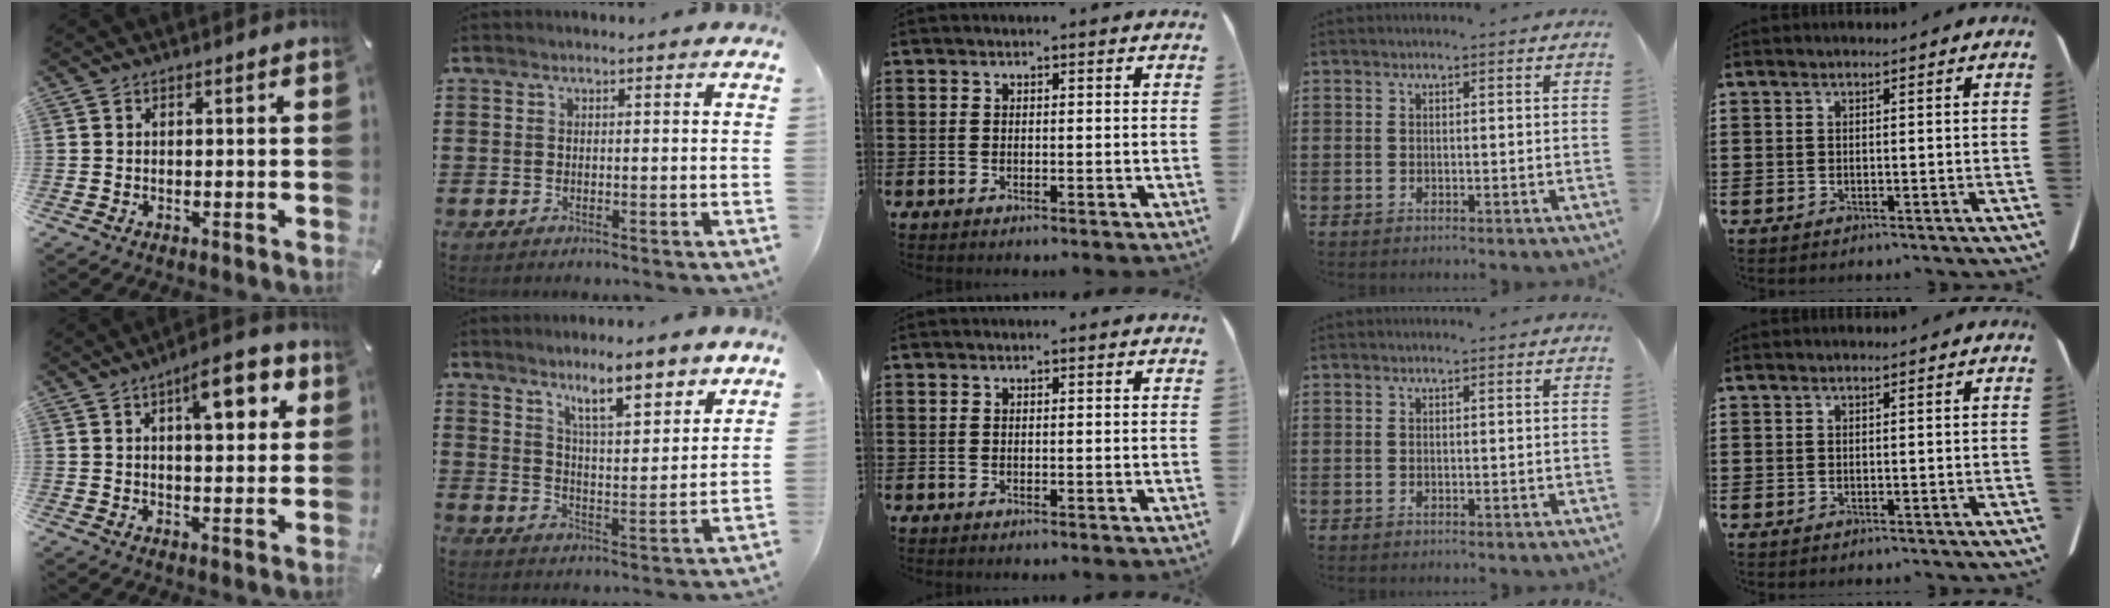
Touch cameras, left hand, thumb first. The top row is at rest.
{"thumb": {"total": 10.2, "force": [4.6, 4.2, 8.2], "torque": [-0.101, -0.017, 0.067]}, "index": {"total": 8.5, "force": [6.9, 1.5, 4.9], "torque": [-0.080, -0.034, 0.115]}}